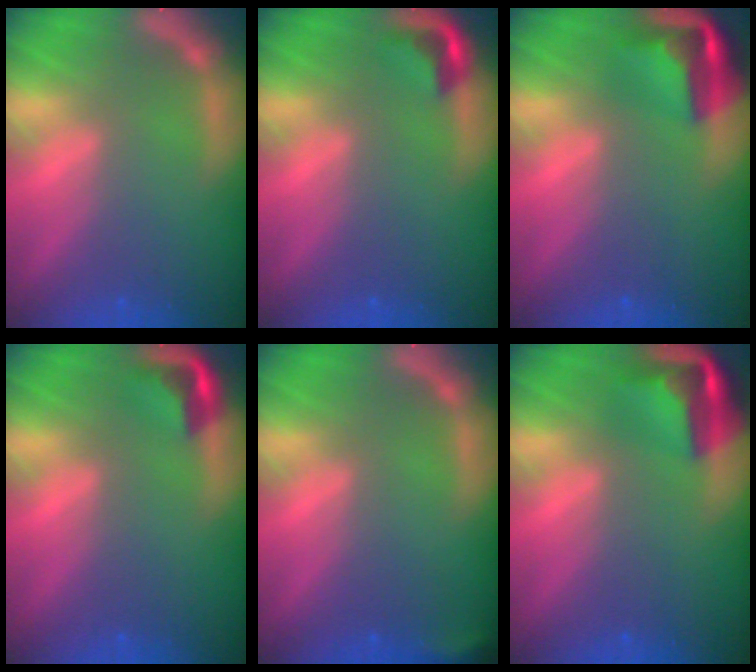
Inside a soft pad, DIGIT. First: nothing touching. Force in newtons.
{"total": 2.4}
{"total": 5.9}
{"total": 2.9}
{"total": 1.9}
{"total": 5.9}